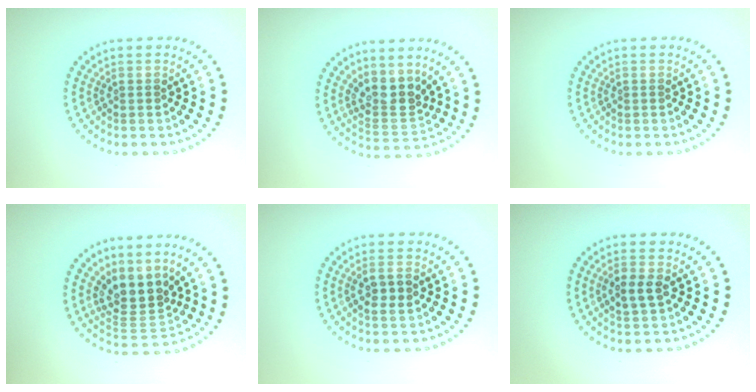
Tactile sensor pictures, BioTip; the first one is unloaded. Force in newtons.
{"total": 3.2, "press": 2.5, "slide": 2.0}
{"total": 0.0}
{"total": 3.9, "press": 3.0, "slide": 2.5}
{"total": 2.1, "press": 2.1, "slide": 0.5}
{"total": 2.4, "press": 2.4, "slide": 0.2}